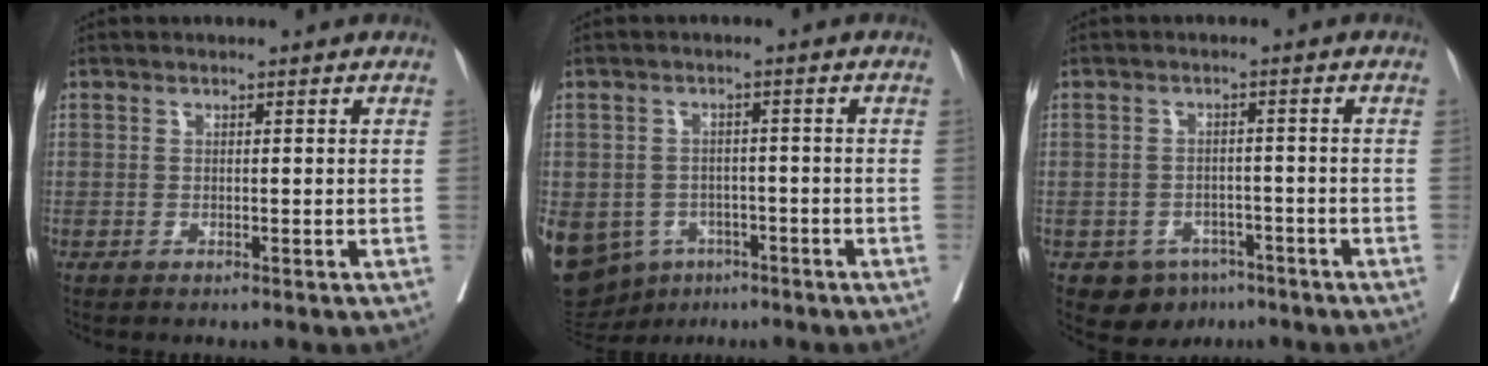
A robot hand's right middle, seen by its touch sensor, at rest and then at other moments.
{"total": 19.9, "force": [-8.8, 15.9, 8.1], "torque": [-0.259, -0.004, -0.118]}
{"total": 5.3, "force": [-3.5, 3.8, 1.4], "torque": [-0.009, 0.008, -0.044]}